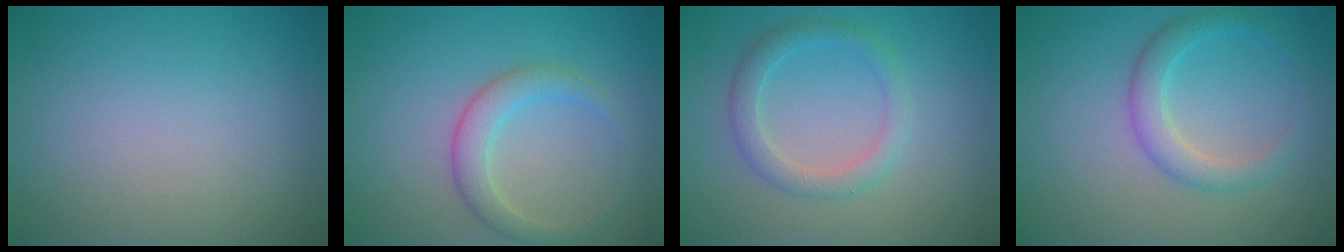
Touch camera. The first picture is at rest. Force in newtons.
{"total": 2.8, "press": 2.8, "slide": 0.0}
{"total": 2.5, "press": 2.5, "slide": 0.1}
{"total": 2.8, "press": 2.7, "slide": 0.2}